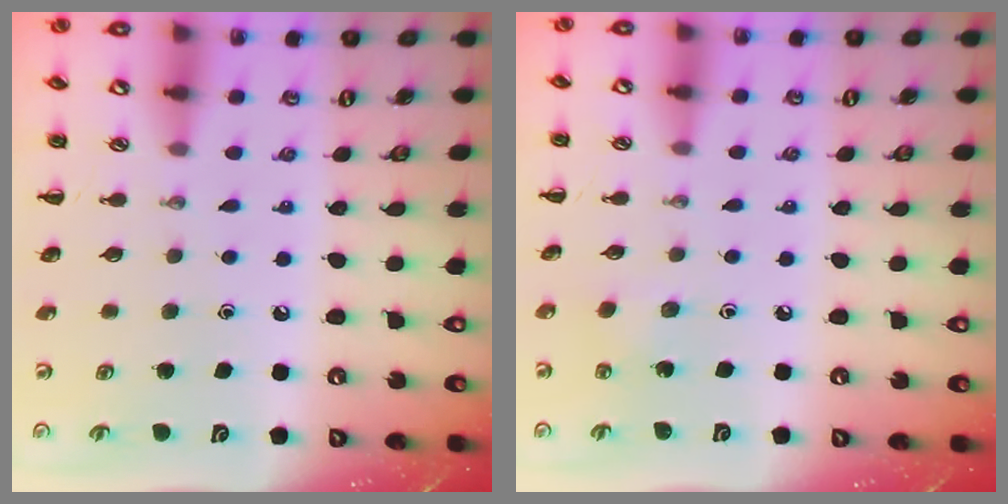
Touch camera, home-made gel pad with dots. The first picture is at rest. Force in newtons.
{"total": 2.2, "press": 2.1, "slide": 0.7}